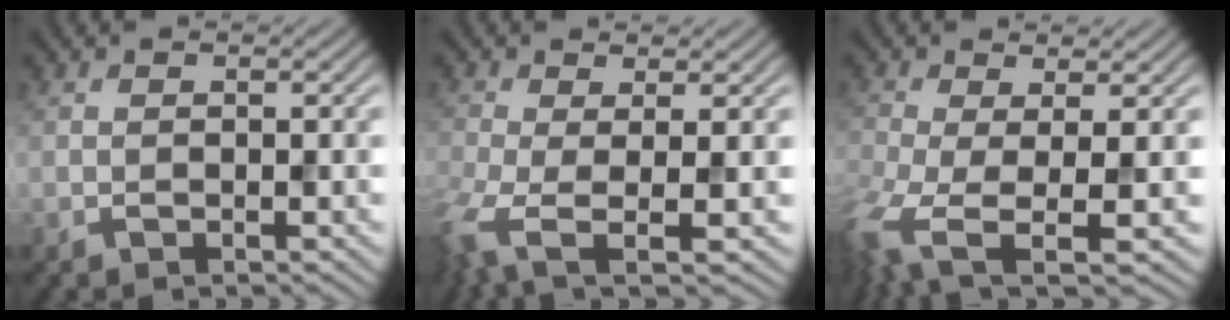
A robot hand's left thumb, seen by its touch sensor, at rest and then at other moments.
{"total": 5.5, "force": [-2.4, 1.7, 4.6], "torque": [-0.112, -0.020, -0.047]}
{"total": 7.1, "force": [-2.7, 2.6, 6.0], "torque": [-0.142, -0.029, -0.048]}